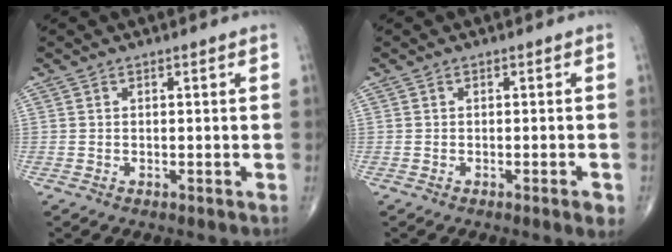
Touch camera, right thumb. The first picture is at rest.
{"total": 2.4, "force": [-1.2, 0.3, 2.1], "torque": [-0.024, -0.004, -0.017]}